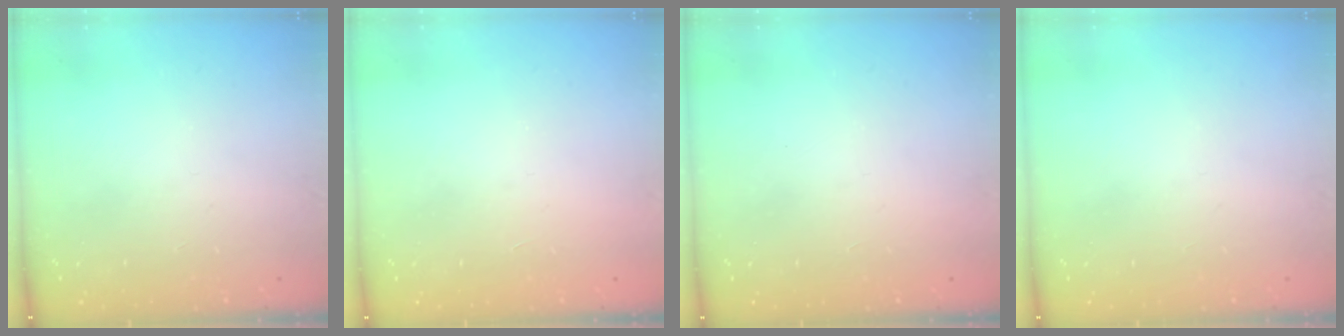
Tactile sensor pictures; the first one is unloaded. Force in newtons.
{"total": 1.5, "press": 1.5, "slide": 0.1}
{"total": 1.6, "press": 1.5, "slide": 0.1}
{"total": 0.0}